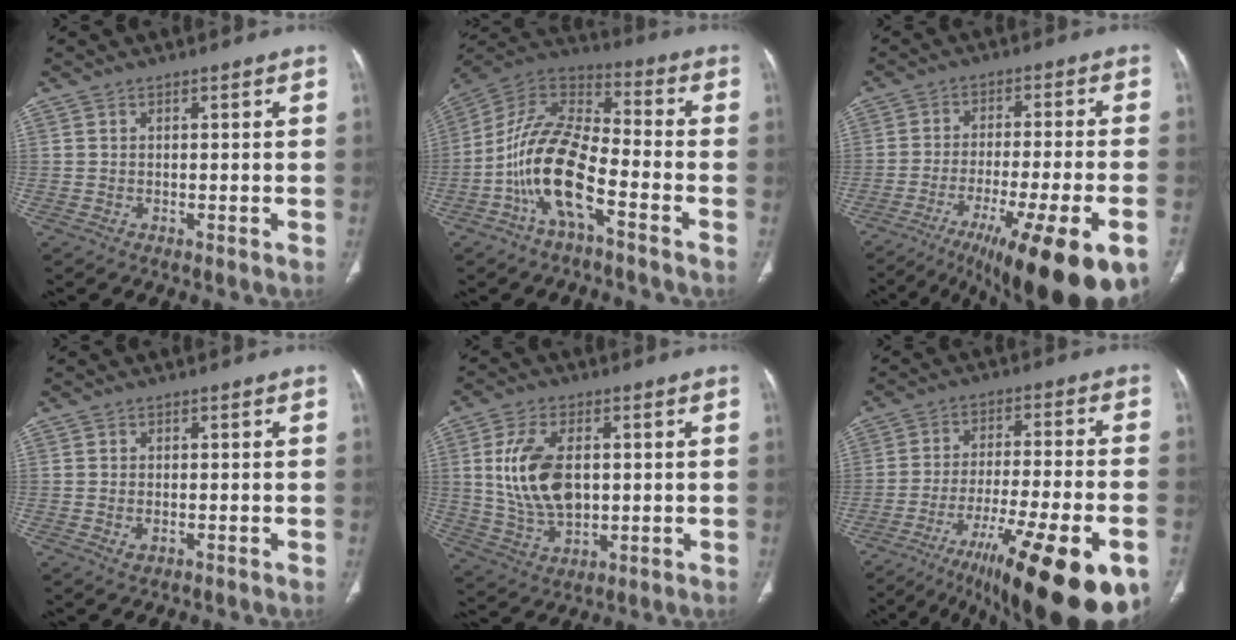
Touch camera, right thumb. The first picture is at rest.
{"total": 15.6, "force": [-6.3, 6.4, 12.8], "torque": [-0.247, 0.057, -0.125]}
{"total": 20.4, "force": [-11.7, 3.3, 16.4], "torque": [-0.218, 0.020, -0.180]}
{"total": 1.6, "force": [-0.5, 1.0, 1.2], "torque": [-0.025, 0.000, -0.005]}
{"total": 13.3, "force": [1.7, 7.9, 10.6], "torque": [-0.196, -0.007, 0.041]}
{"total": 24.2, "force": [-12.9, 5.7, 19.7], "torque": [-0.265, 0.031, -0.193]}